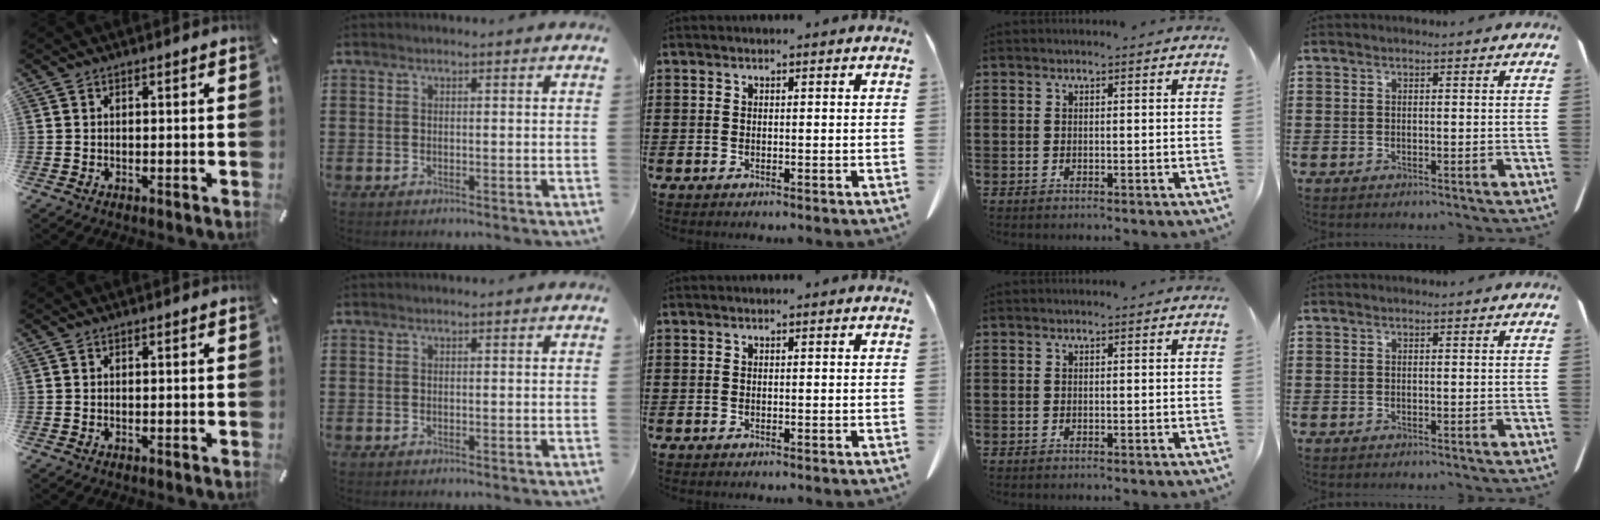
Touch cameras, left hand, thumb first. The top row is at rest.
{}